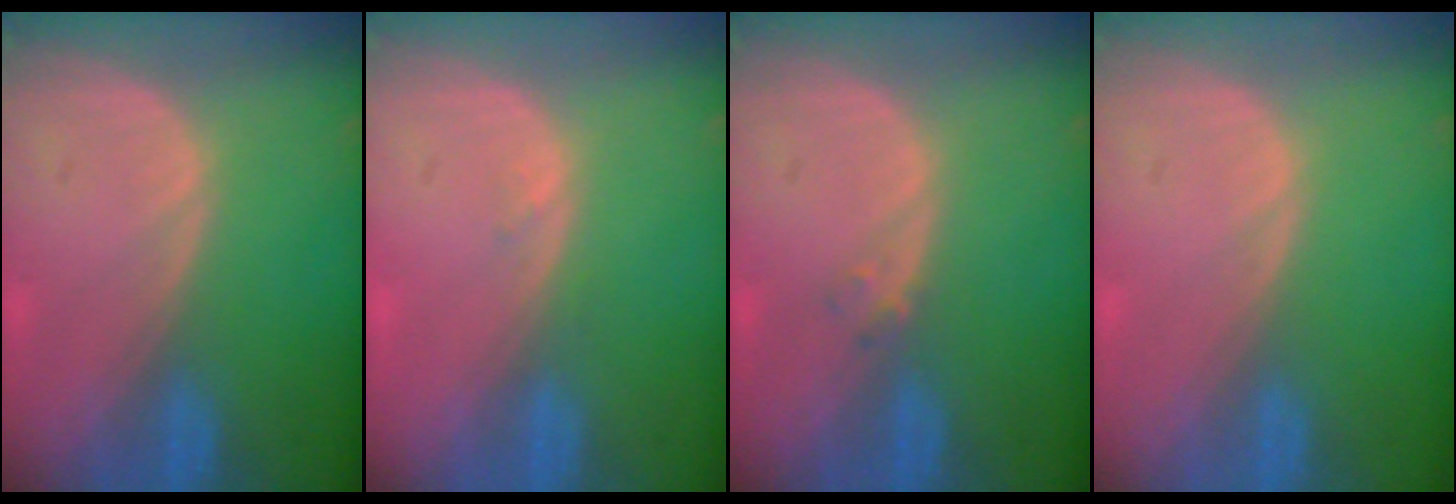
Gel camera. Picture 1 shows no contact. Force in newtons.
{"total": 0.7, "press": 0.6, "slide": 0.3}
{"total": 1.0, "press": 1.0, "slide": 0.2}
{"total": 0.0}